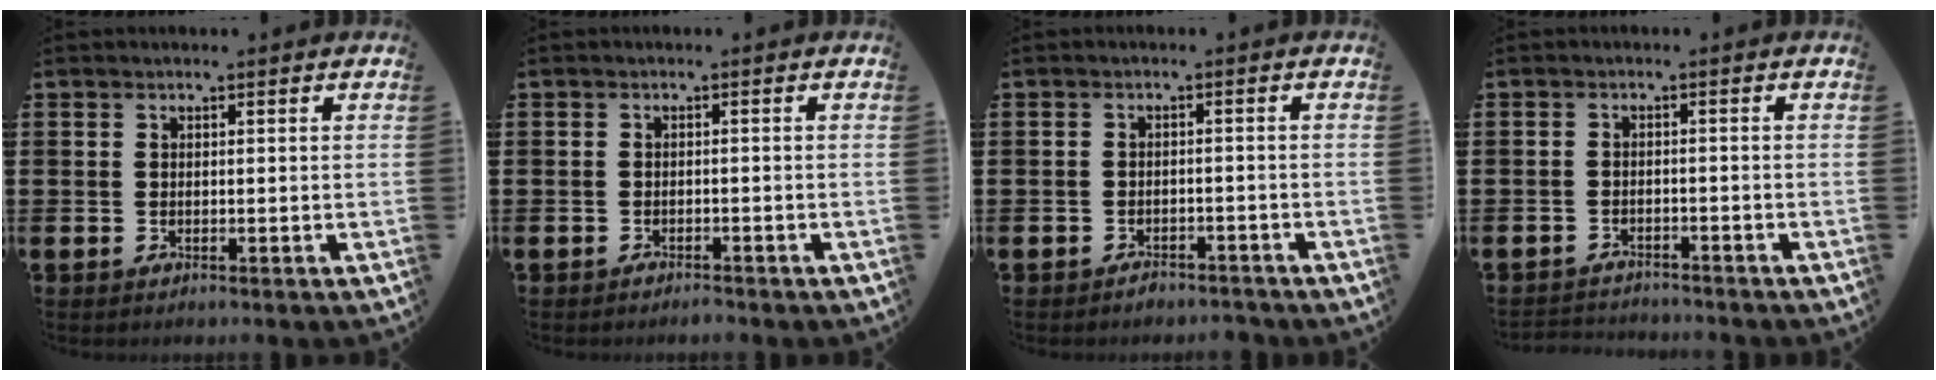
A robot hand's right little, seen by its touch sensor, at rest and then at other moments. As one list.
[{"total": 0.9, "force": [-0.9, 0.1, 0.0], "torque": [-0.003, -0.002, -0.018]}, {"total": 1.5, "force": [-1.5, 0.2, 0.0], "torque": [-0.006, 0.003, -0.033]}, {"total": 1.8, "force": [-1.8, 0.0, -0.2], "torque": [-0.001, 0.003, -0.039]}]